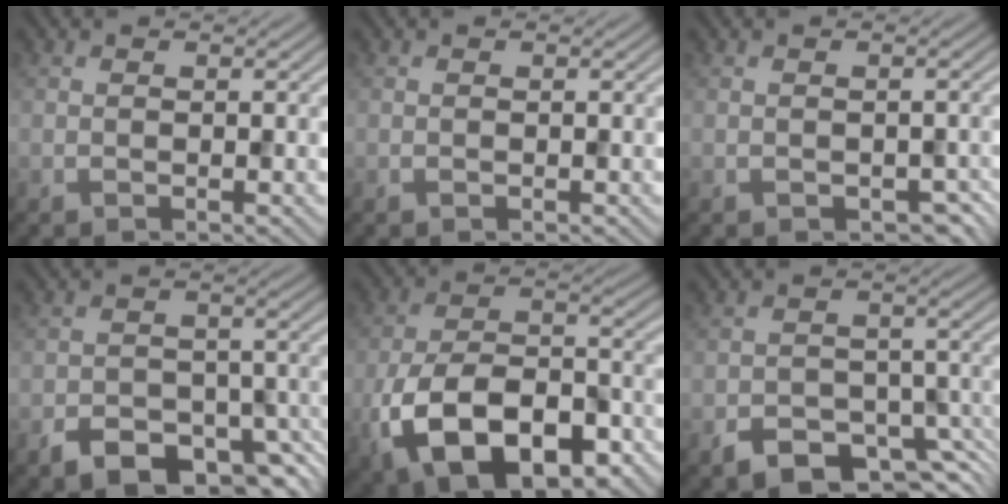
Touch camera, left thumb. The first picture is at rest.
{"total": 0.0}
{"total": 1.5, "force": [-0.9, 1.0, 0.7], "torque": [-0.017, -0.011, -0.008]}
{"total": 7.1, "force": [-5.1, 3.8, 3.2], "torque": [-0.044, -0.016, -0.083]}
{"total": 14.3, "force": [-6.8, 7.6, 10.0], "torque": [-0.215, -0.023, -0.123]}
{"total": 6.5, "force": [-4.6, 3.4, 3.0], "torque": [-0.043, -0.010, -0.079]}